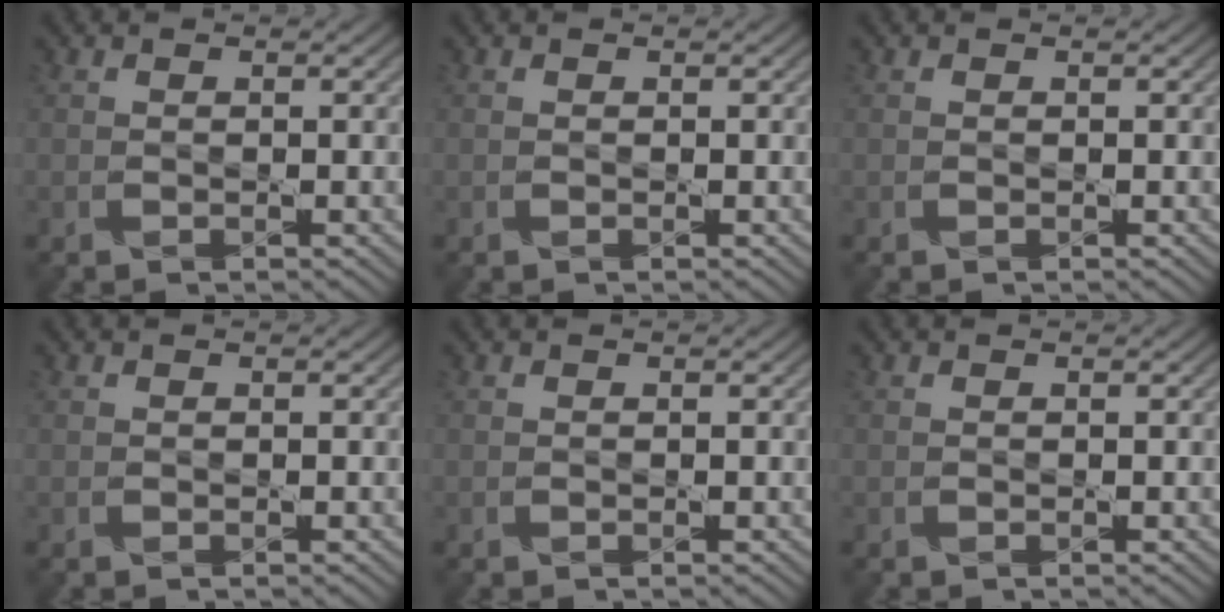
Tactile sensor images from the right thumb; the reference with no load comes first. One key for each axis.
{"total": 0.0}
{"total": 0.0}
{"total": 0.0}
{"total": 0.0}
{"total": 0.0}